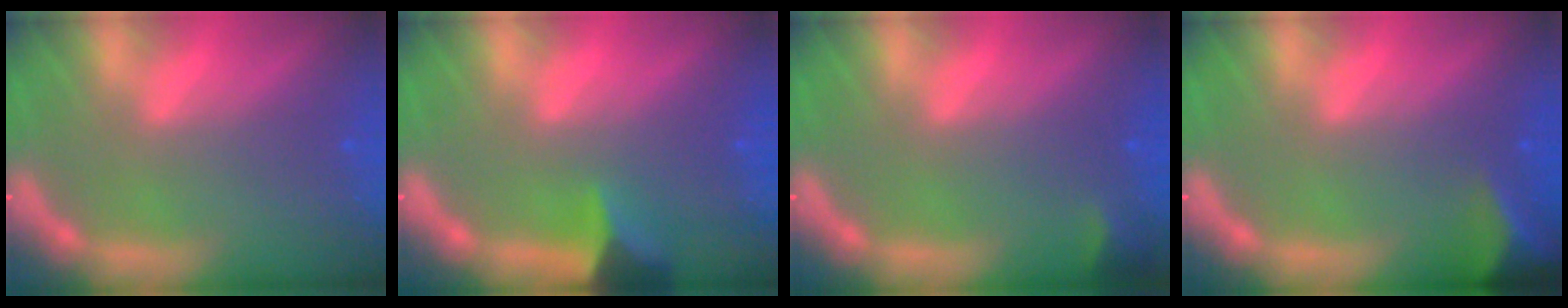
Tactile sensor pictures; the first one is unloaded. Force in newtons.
{"total": 3.5}
{"total": 1.4}
{"total": 6.0}